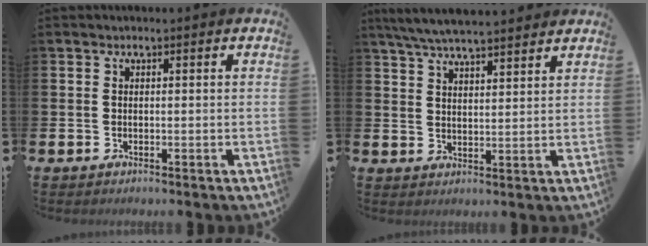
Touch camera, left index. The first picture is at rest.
{"total": 6.3, "force": [6.0, 0.4, 1.9], "torque": [-0.059, -0.022, 0.111]}